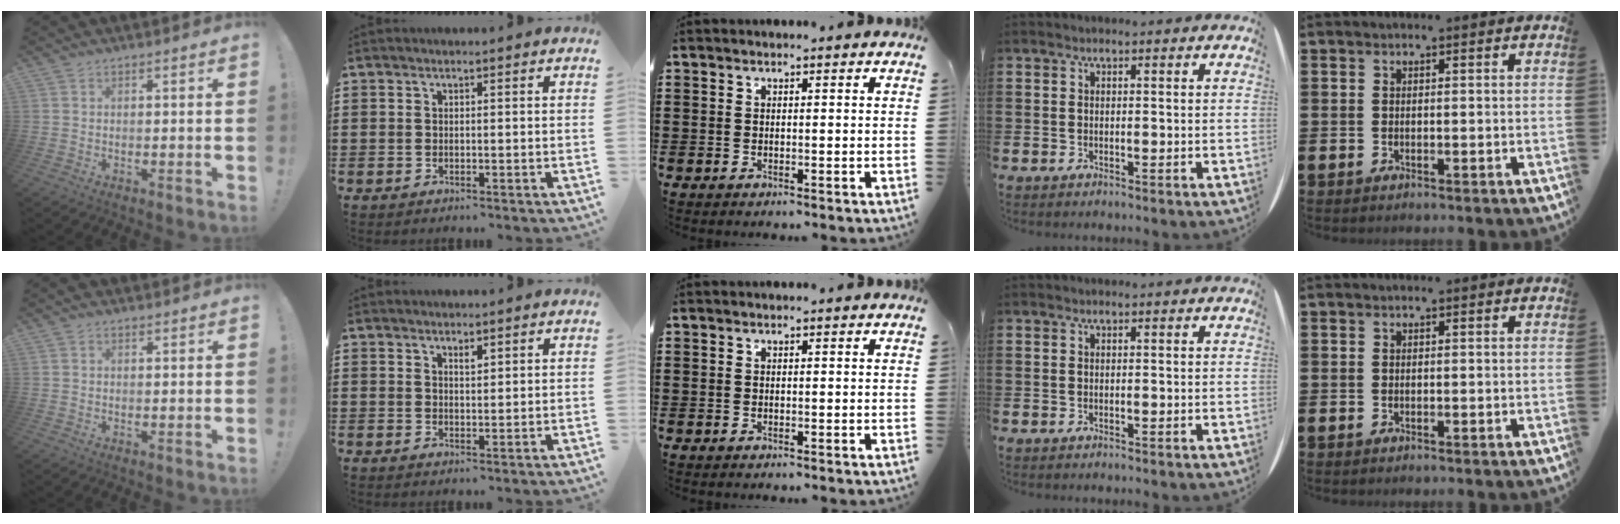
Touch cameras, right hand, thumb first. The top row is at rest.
{"thumb": {"total": 0.7, "force": [-0.6, -0.1, -0.2], "torque": [0.005, 0.007, -0.011]}, "index": {"total": 1.3, "force": [1.0, 0.5, 0.7], "torque": [-0.014, 0.002, 0.018]}}